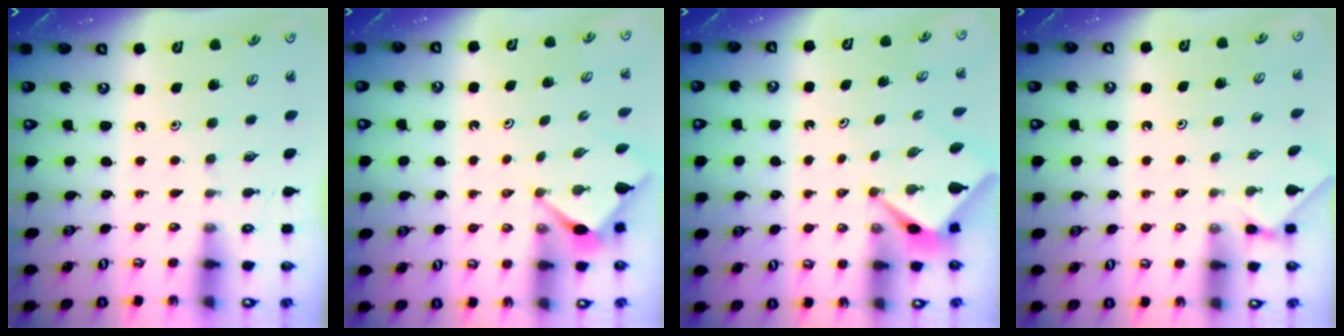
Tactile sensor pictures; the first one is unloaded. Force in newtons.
{"total": 3.4, "press": 3.3, "slide": 0.3}
{"total": 2.5, "press": 2.5, "slide": 0.1}
{"total": 0.0}